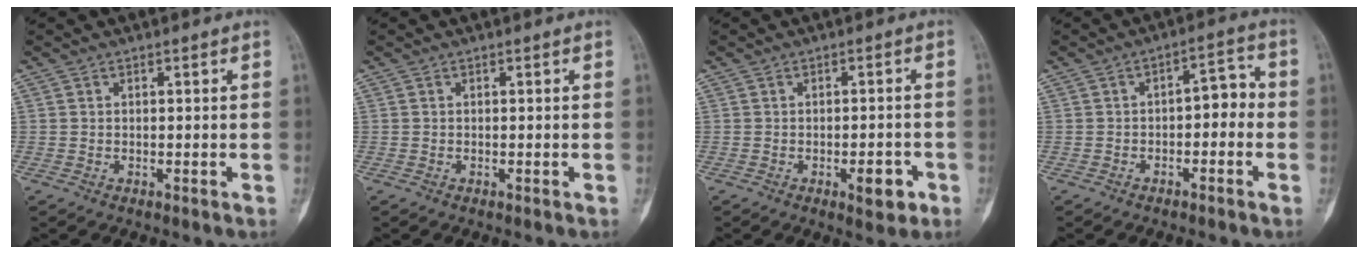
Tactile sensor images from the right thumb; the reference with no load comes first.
{"total": 0.0}
{"total": 4.8, "force": [-2.1, 2.0, 3.8], "torque": [-0.039, 0.007, -0.021]}
{"total": 5.4, "force": [-1.2, 3.0, 4.3], "torque": [-0.043, 0.036, -0.026]}